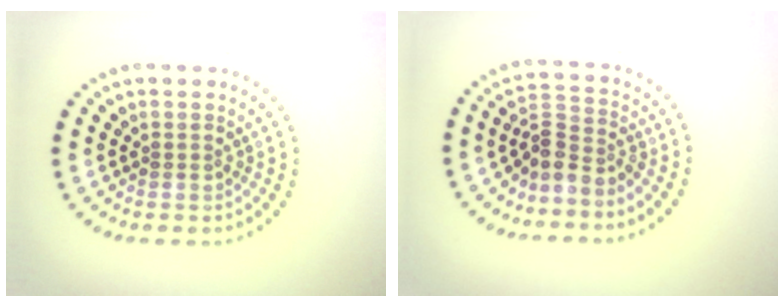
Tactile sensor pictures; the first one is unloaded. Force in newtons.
{"total": 2.9, "press": 2.1, "slide": 2.0}